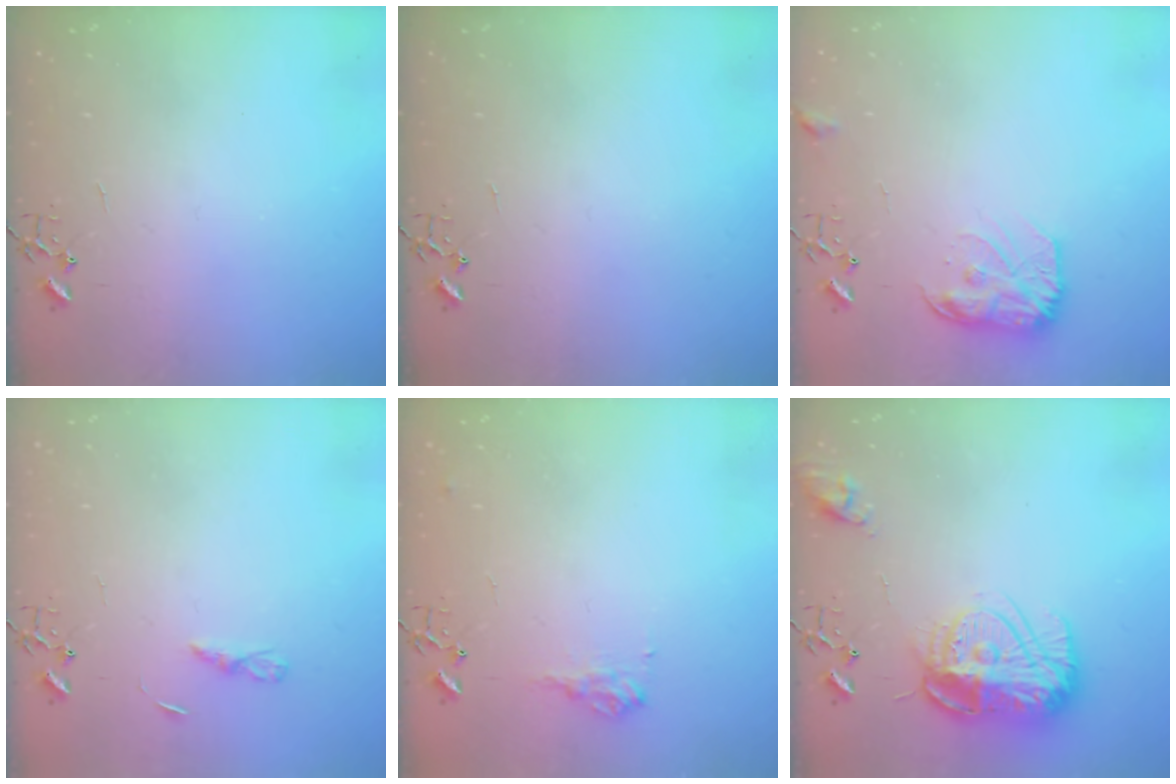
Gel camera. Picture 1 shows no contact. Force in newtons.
{"total": 0.0}
{"total": 12.4, "press": 12.4, "slide": 0.7}
{"total": 2.9, "press": 2.9, "slide": 0.3}
{"total": 9.8, "press": 9.7, "slide": 0.9}
{"total": 17.7, "press": 17.6, "slide": 1.6}